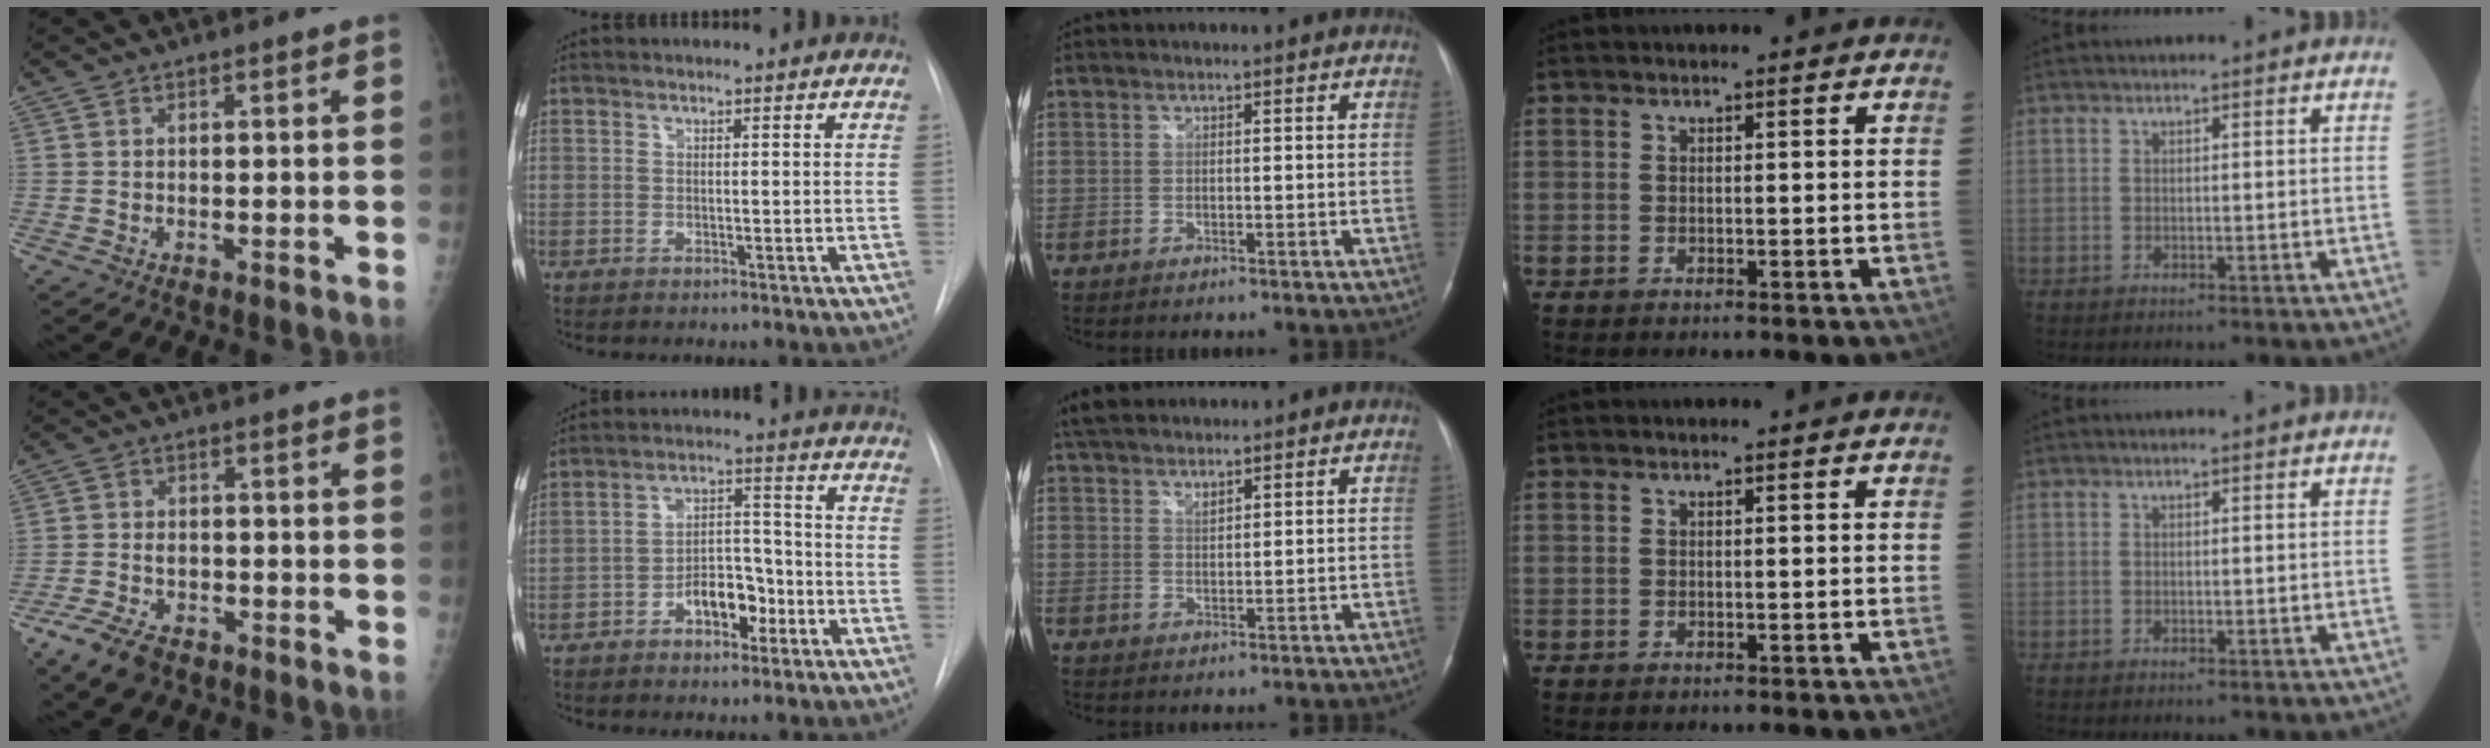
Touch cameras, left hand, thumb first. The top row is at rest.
{"thumb": {"total": 7.1, "force": [-4.6, 3.7, 3.9], "torque": [-0.081, 0.011, -0.082]}, "index": {"total": 7.5, "force": [-5.1, 3.4, 4.4], "torque": [-0.070, 0.021, -0.082]}, "middle": {"total": 5.6, "force": [4.7, 1.8, 2.5], "torque": [-0.048, 0.012, 0.088]}}